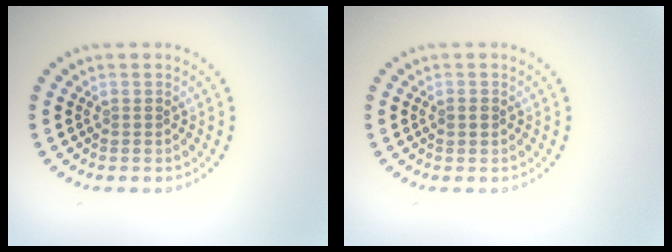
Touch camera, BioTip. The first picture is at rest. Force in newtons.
{"total": 1.0, "press": 1.0, "slide": 0.1}